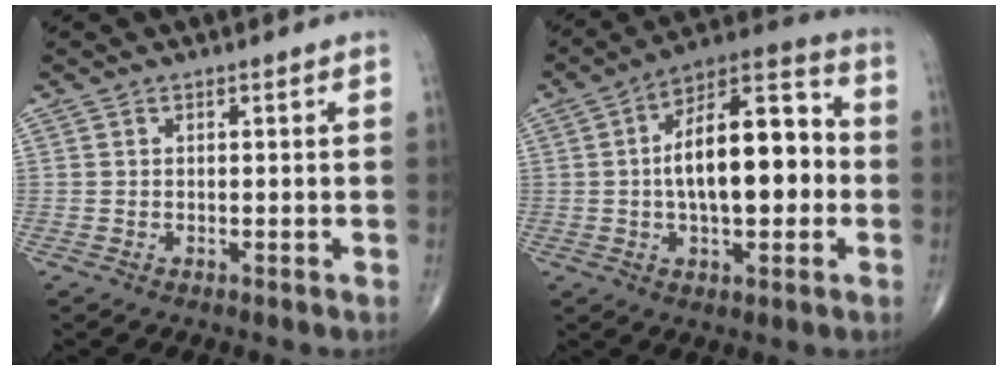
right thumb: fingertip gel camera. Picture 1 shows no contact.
{"total": 18.4, "force": [-0.3, 8.6, 16.3], "torque": [-0.242, 0.034, -0.013]}